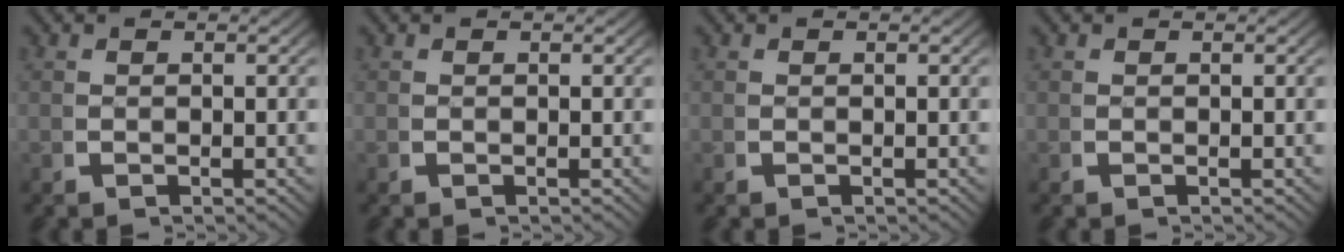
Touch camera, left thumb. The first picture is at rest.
{"total": 0.0}
{"total": 0.0}
{"total": 0.0}